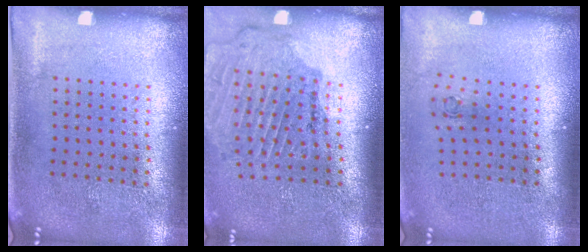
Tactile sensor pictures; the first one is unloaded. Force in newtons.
{"total": 1.7, "press": 1.7, "slide": 0.3}
{"total": 0.6, "press": 0.3, "slide": 0.5}